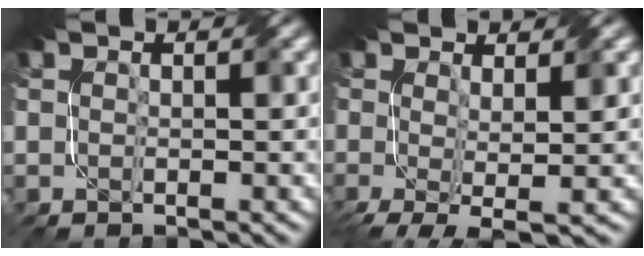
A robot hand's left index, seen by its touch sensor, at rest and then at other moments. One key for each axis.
{"total": 4.5, "fx": -0.3, "fy": 1.4, "fz": 4.3, "tx": -0.072, "ty": -0.007, "tz": -0.006}